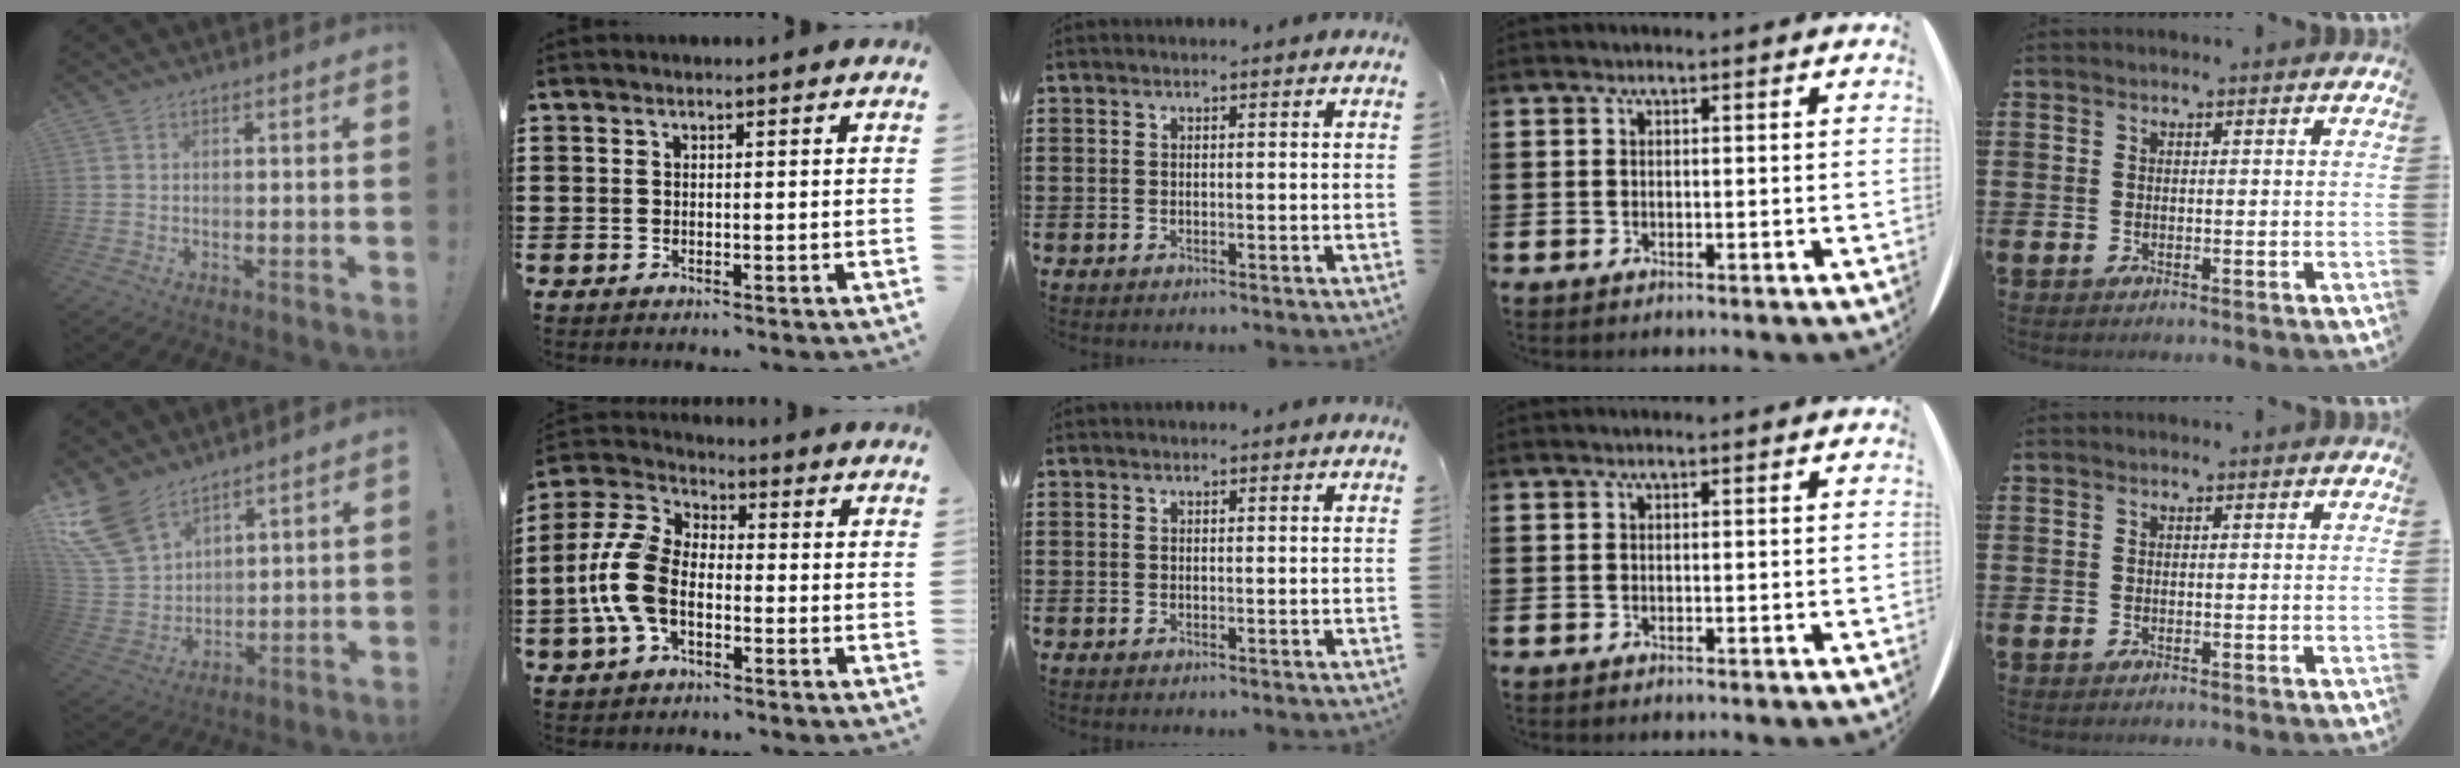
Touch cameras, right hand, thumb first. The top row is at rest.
{"thumb": {"total": 13.6, "force": [9.7, 7.6, 5.8], "torque": [-0.140, -0.062, 0.188]}, "index": {"total": 9.7, "force": [-2.2, 5.7, 7.6], "torque": [-0.205, -0.005, -0.050]}}